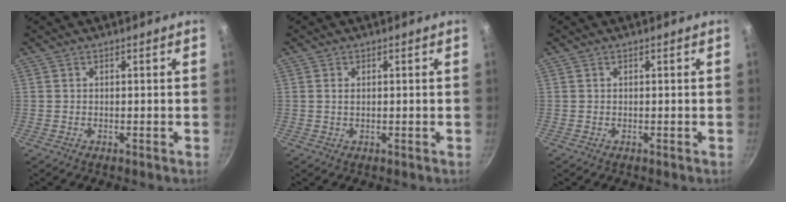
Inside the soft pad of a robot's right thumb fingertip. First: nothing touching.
{"total": 1.2, "force": [0.2, 0.7, 0.9], "torque": [-0.016, 0.001, 0.003]}
{"total": 0.0}